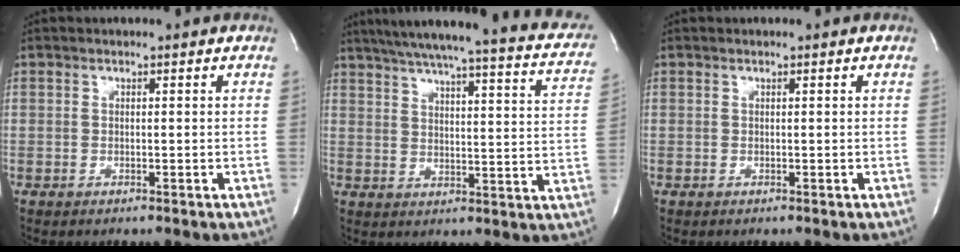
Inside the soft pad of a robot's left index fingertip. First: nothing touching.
{"total": 26.6, "force": [22.5, 3.3, 13.9], "torque": [-0.202, -0.016, 0.267]}
{"total": 0.0}